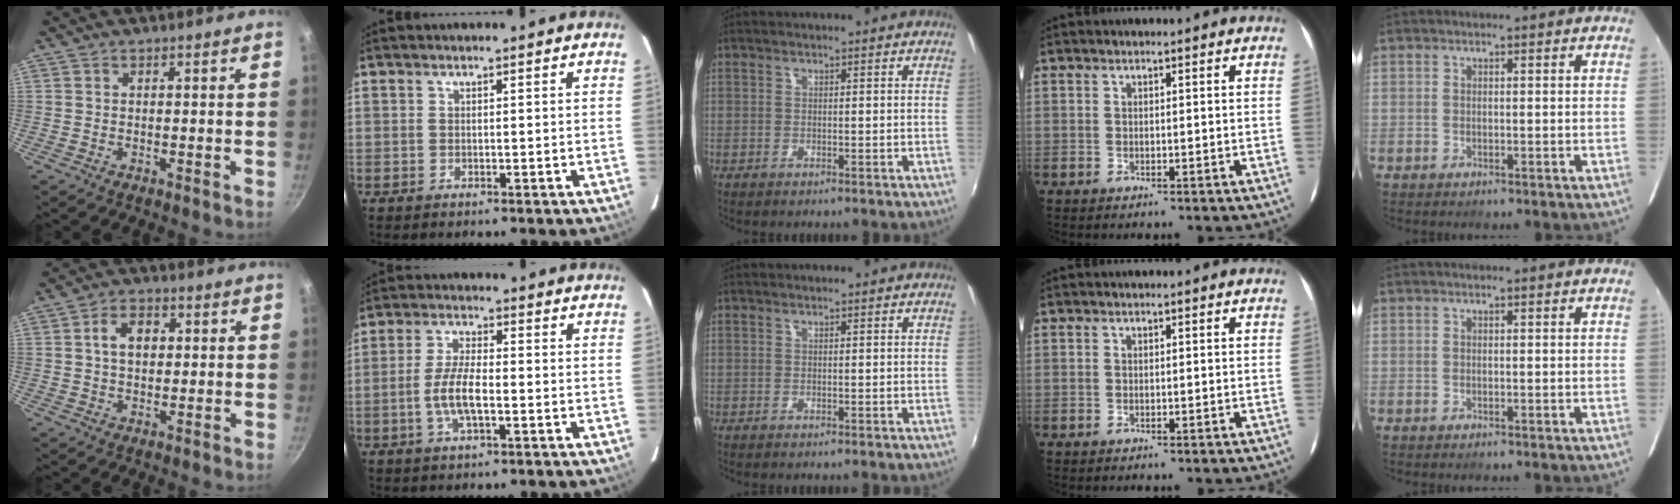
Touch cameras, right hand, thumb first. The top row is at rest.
{"thumb": {"total": 7.6, "force": [1.3, 5.3, 5.3], "torque": [-0.065, 0.013, 0.014]}, "index": {"total": 7.0, "force": [-1.9, 2.1, 6.4], "torque": [-0.130, 0.003, -0.038]}}